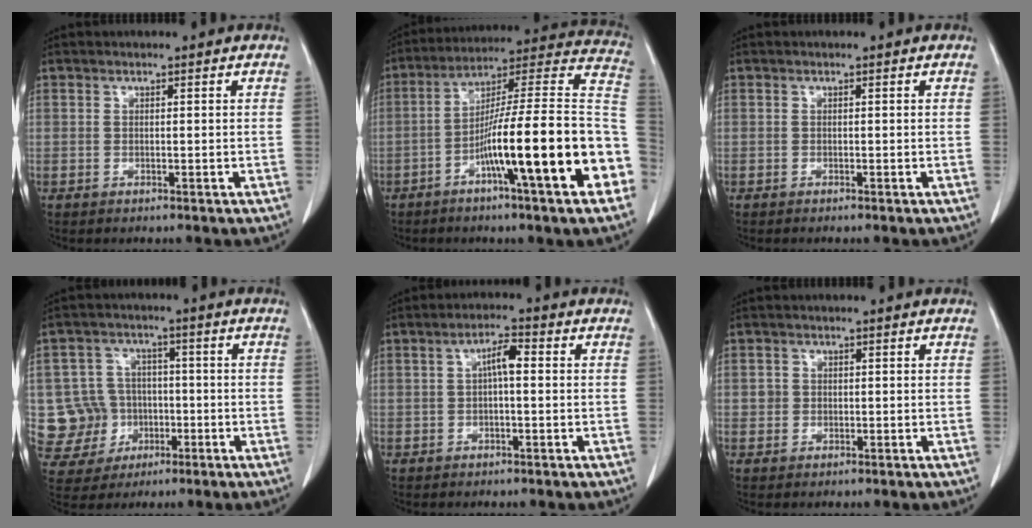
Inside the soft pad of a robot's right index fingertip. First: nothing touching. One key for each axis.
{"total": 23.2, "fx": -7.7, "fy": 0.8, "fz": 21.8, "tx": -0.263, "ty": 0.012, "tz": -0.121}
{"total": 0.0}
{"total": 9.8, "fx": -1.5, "fy": 9.5, "fz": 1.8, "tx": -0.054, "ty": 0.018, "tz": -0.011}
{"total": 3.5, "fx": 0.4, "fy": 0.9, "fz": 3.3, "tx": -0.058, "ty": 0.012, "tz": 0.004}
{"total": 1.3, "fx": 0.1, "fy": 1.3, "fz": 0.2, "tx": -0.001, "ty": 0.004, "tz": 0.003}